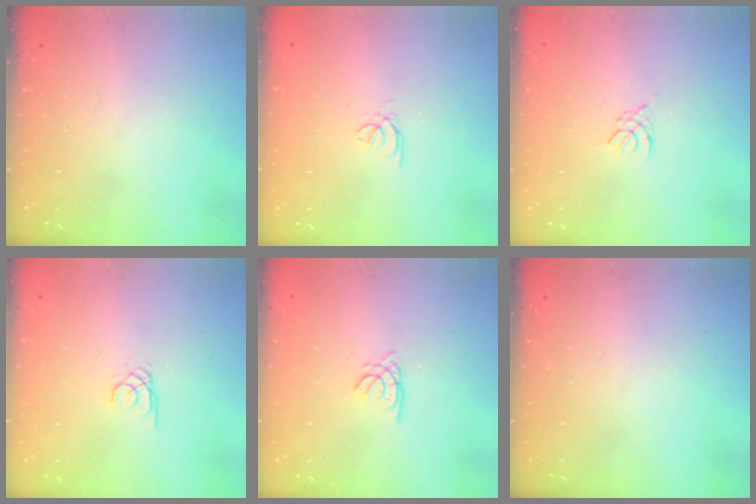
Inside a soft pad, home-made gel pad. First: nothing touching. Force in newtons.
{"total": 0.6, "press": 0.4, "slide": 0.3}
{"total": 2.6, "press": 2.5, "slide": 0.6}
{"total": 1.5, "press": 1.5, "slide": 0.1}
{"total": 1.6, "press": 1.5, "slide": 0.4}
{"total": 0.0}